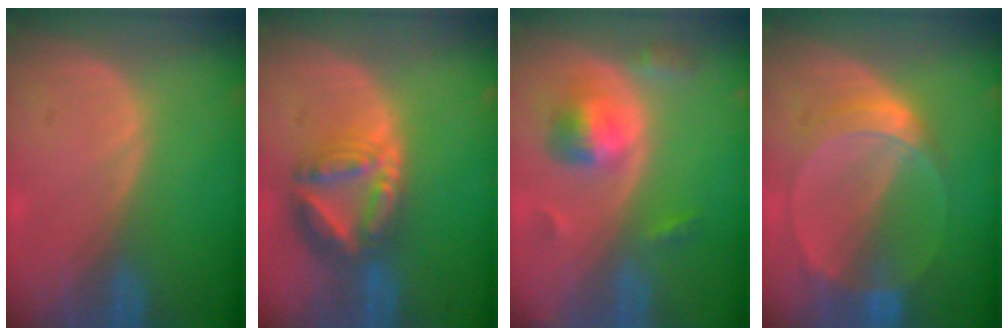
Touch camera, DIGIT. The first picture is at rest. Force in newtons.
{"total": 8.4, "press": 7.3, "slide": 4.1}
{"total": 5.7, "press": 5.4, "slide": 1.8}
{"total": 6.0, "press": 5.5, "slide": 2.4}